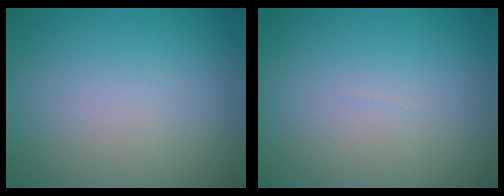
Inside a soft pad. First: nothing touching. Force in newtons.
{"total": 0.0}